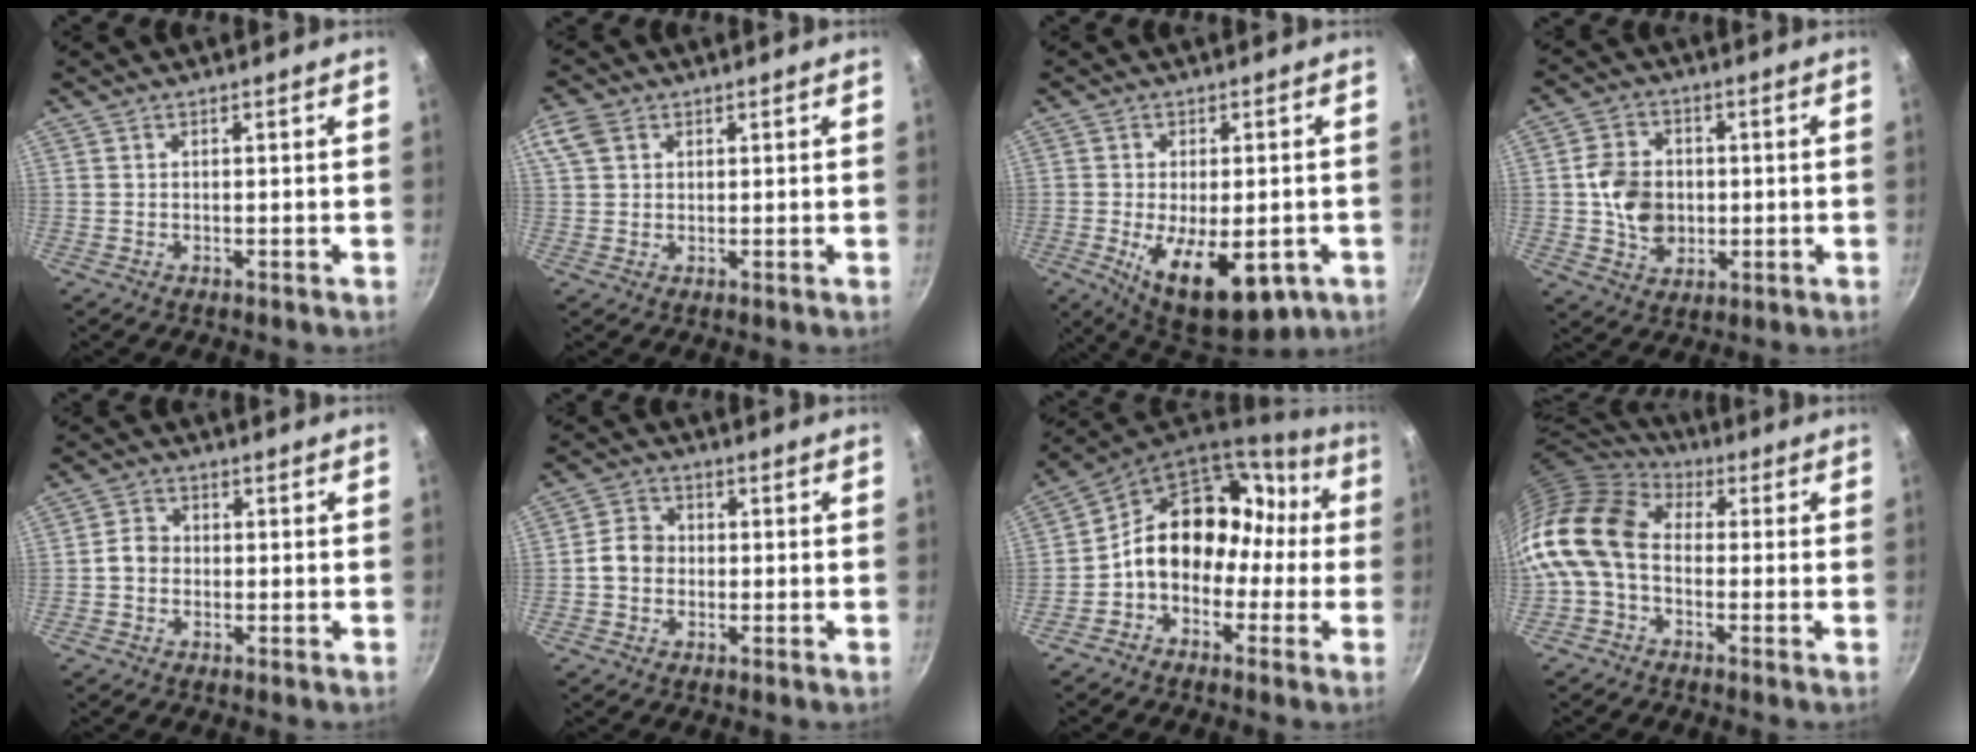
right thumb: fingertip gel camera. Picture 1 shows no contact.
{"total": 5.1, "force": [2.0, 3.8, 2.7], "torque": [-0.051, 0.004, 0.035]}
{"total": 15.8, "force": [-5.1, 7.7, 12.8], "torque": [-0.168, -0.009, -0.060]}
{"total": 10.0, "force": [-0.2, 8.1, 5.9], "torque": [-0.076, 0.008, -0.003]}
{"total": 3.6, "force": [-0.6, 3.1, 1.7], "torque": [-0.014, 0.015, -0.018]}
{"total": 5.1, "force": [-0.6, 4.5, 2.5], "torque": [-0.021, 0.015, -0.022]}
{"total": 15.6, "force": [-1.2, 12.4, 9.3], "torque": [-0.085, 0.076, -0.032]}
{"total": 15.2, "force": [-1.4, 10.8, 10.7], "torque": [-0.203, 0.035, -0.049]}